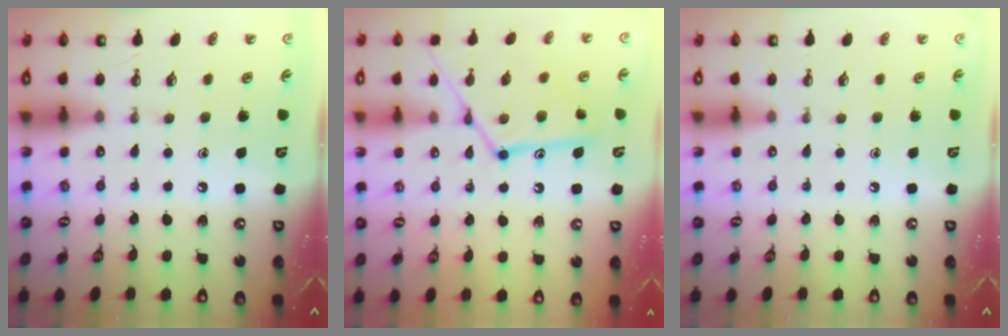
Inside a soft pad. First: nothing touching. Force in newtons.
{"total": 14.5, "press": 14.4, "slide": 1.0}
{"total": 0.0}